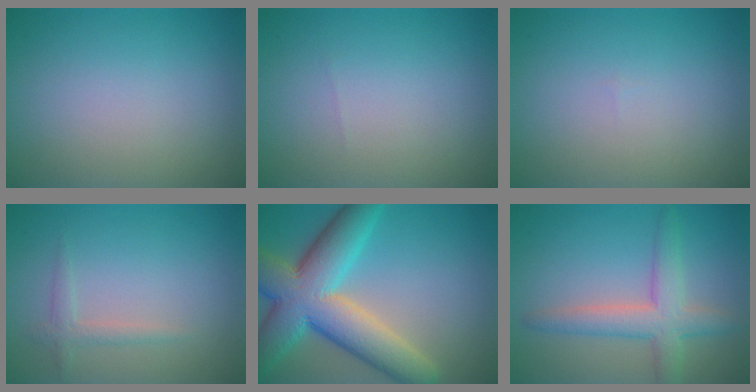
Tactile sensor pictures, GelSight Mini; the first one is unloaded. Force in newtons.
{"total": 0.0}
{"total": 0.0}
{"total": 1.3, "press": 1.3, "slide": 0.1}
{"total": 11.0, "press": 10.9, "slide": 0.5}
{"total": 4.5, "press": 4.5, "slide": 0.2}